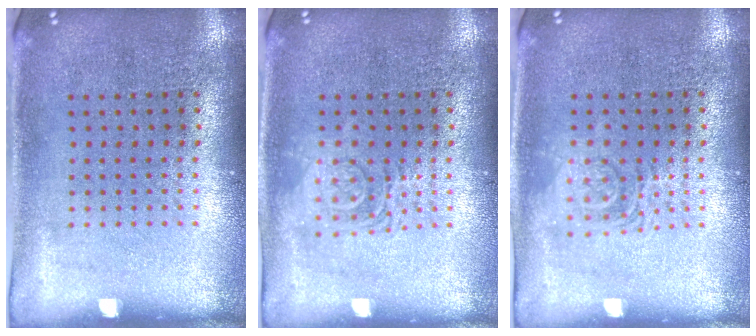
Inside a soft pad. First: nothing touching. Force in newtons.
{"total": 2.5, "press": 2.5, "slide": 0.5}
{"total": 1.2, "press": 1.2, "slide": 0.2}